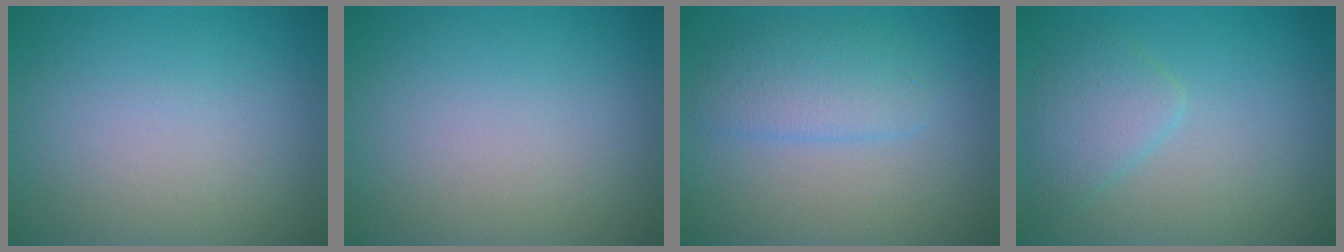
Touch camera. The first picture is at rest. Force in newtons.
{"total": 0.0}
{"total": 2.8, "press": 2.8, "slide": 0.1}
{"total": 2.5, "press": 2.5, "slide": 0.1}